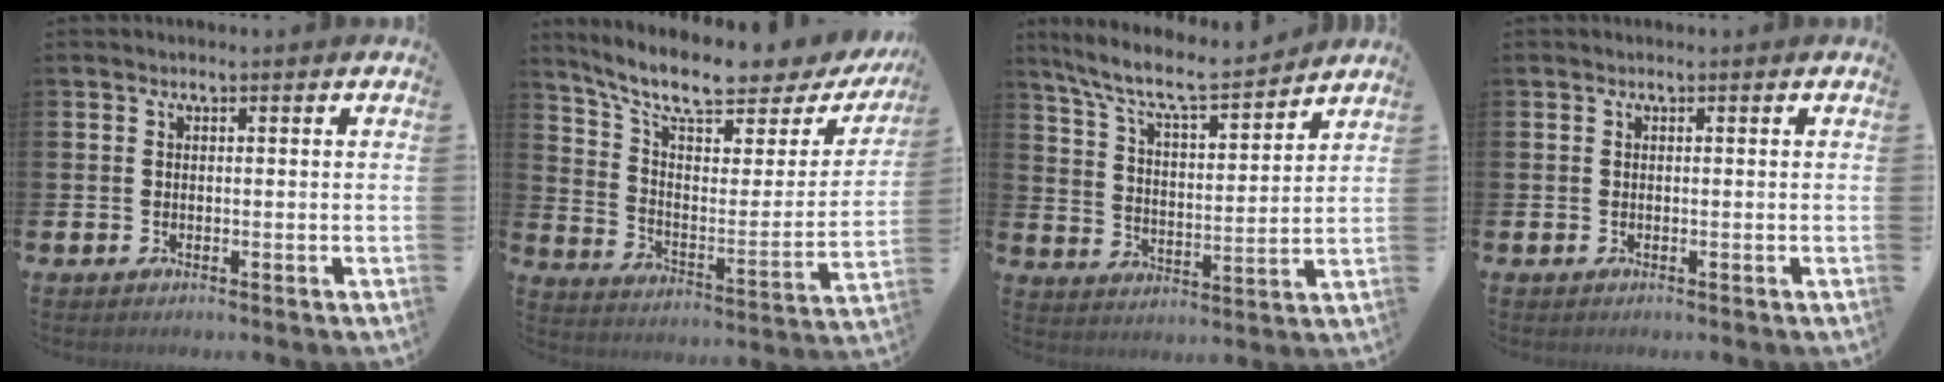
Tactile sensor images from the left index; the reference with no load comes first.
{"total": 10.2, "force": [8.3, 2.6, 5.4], "torque": [-0.125, -0.060, 0.138]}
{"total": 9.0, "force": [8.1, 1.3, 3.7], "torque": [-0.106, -0.052, 0.140]}
{"total": 0.0}